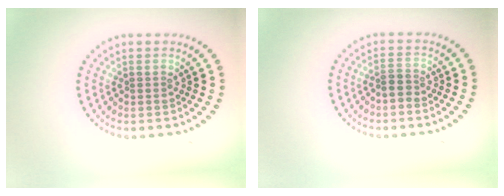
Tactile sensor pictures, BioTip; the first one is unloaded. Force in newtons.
{"total": 1.0, "press": 0.8, "slide": 0.7}